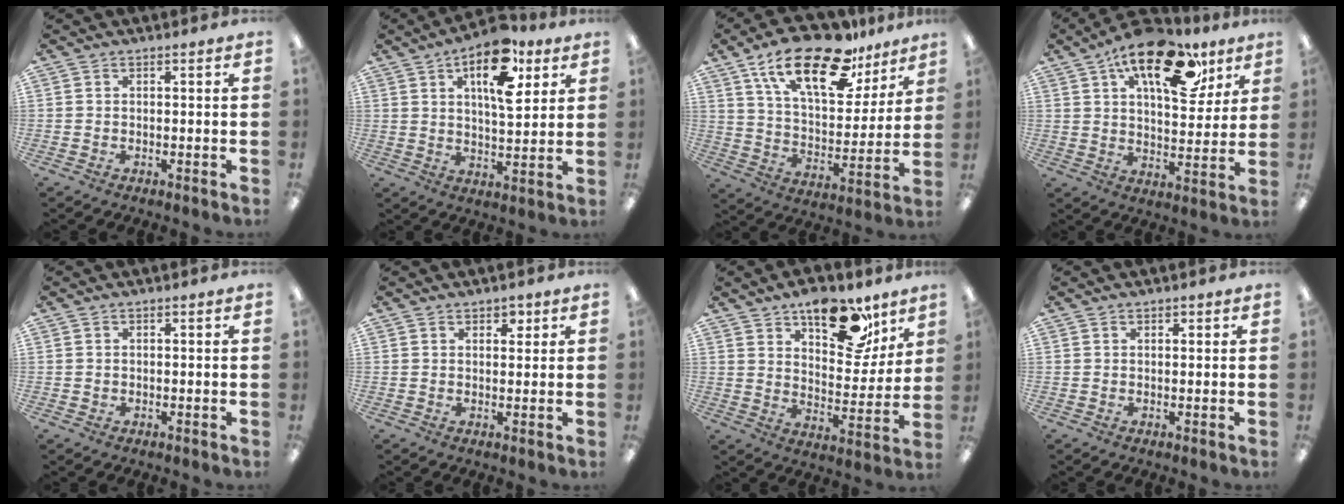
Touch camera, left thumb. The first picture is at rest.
{"total": 15.4, "force": [8.0, 7.1, 11.1], "torque": [-0.152, -0.031, 0.131]}
{"total": 23.0, "force": [14.5, 9.8, 14.9], "torque": [-0.243, -0.076, 0.247]}
{"total": 20.6, "force": [11.1, 9.5, 14.4], "torque": [-0.213, -0.043, 0.182]}
{"total": 0.5, "force": [0.1, 0.5, 0.0], "torque": [0.000, 0.004, 0.000]}
{"total": 2.4, "force": [1.6, 1.4, 1.1], "torque": [-0.008, -0.004, 0.026]}
{"total": 18.5, "force": [11.9, 9.3, 10.6], "torque": [-0.133, -0.066, 0.200]}
{"total": 1.0, "force": [0.6, 0.6, 0.4], "torque": [-0.001, -0.001, 0.009]}